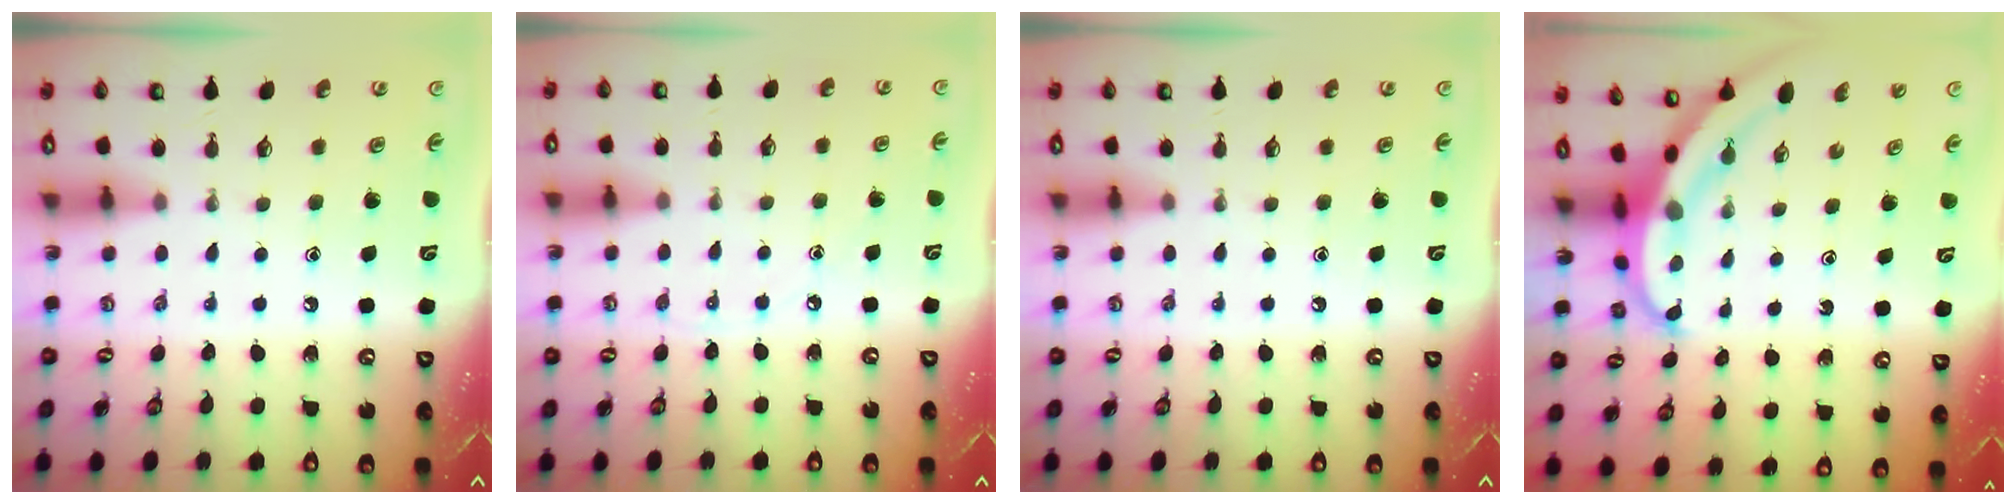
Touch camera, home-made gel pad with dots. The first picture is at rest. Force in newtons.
{"total": 3.2, "press": 3.2, "slide": 0.6}
{"total": 0.0}
{"total": 5.1, "press": 5.1, "slide": 0.5}